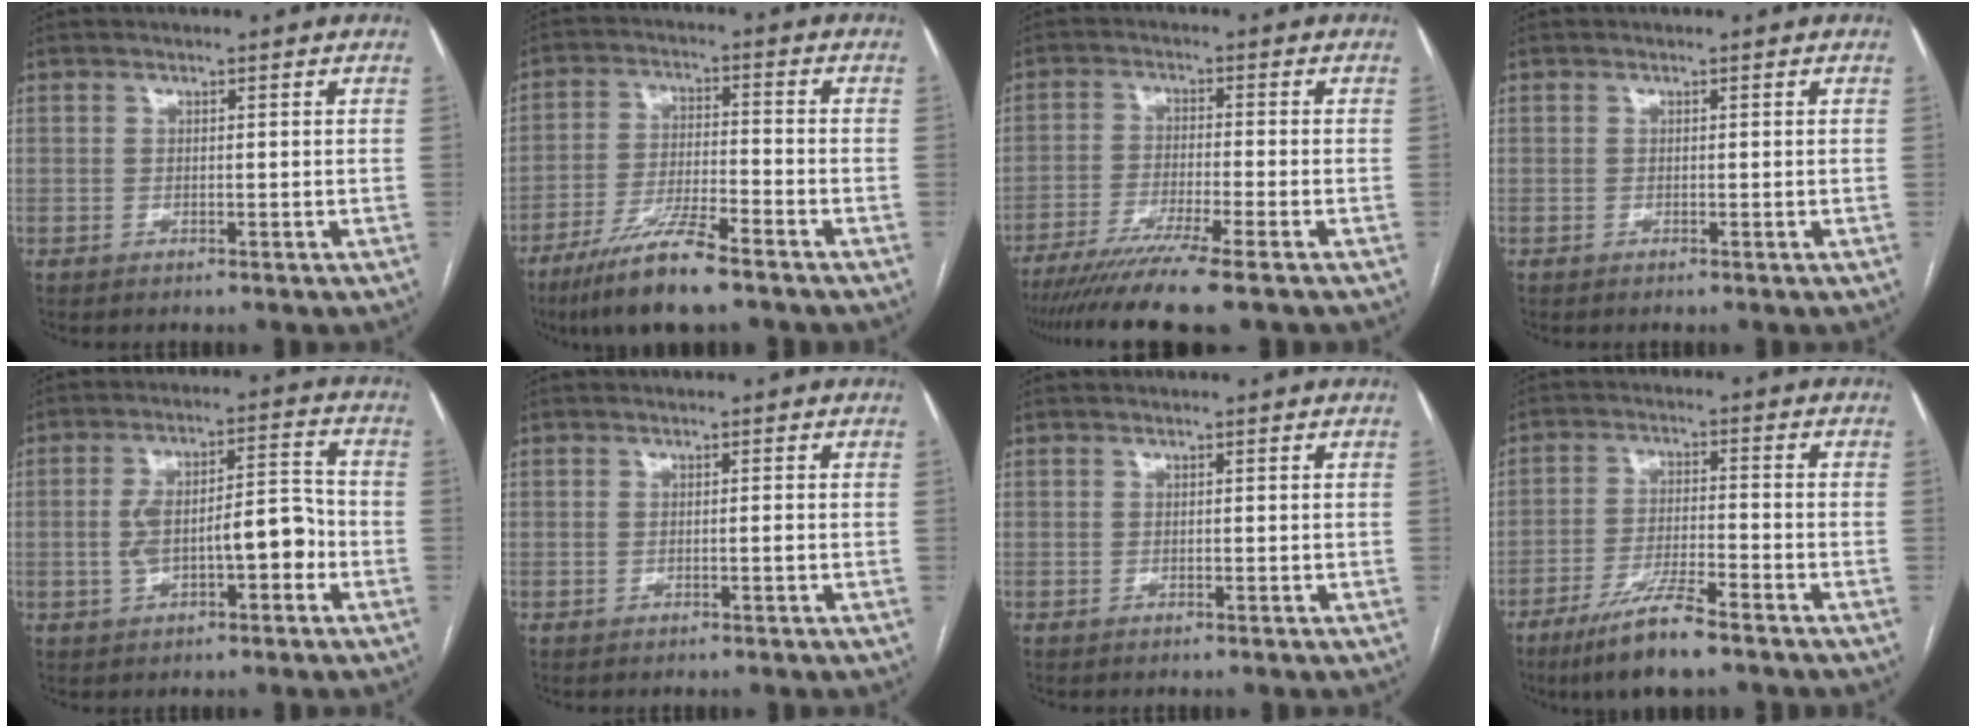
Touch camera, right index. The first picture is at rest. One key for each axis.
{"total": 10.6, "fx": -7.6, "fy": 0.8, "fz": 7.3, "tx": -0.142, "ty": -0.026, "tz": -0.139}
{"total": 10.7, "fx": -8.4, "fy": -1.4, "fz": 6.5, "tx": -0.094, "ty": -0.029, "tz": -0.133}
{"total": 0.0}
{"total": 9.8, "fx": -2.2, "fy": 3.3, "fz": 9.0, "tx": -0.155, "ty": 0.035, "tz": -0.029}
{"total": 0.8, "fx": -0.2, "fy": 0.0, "fz": 0.8, "tx": -0.016, "ty": -0.001, "tz": -0.002}
{"total": 0.0}
{"total": 9.1, "fx": -6.5, "fy": 0.6, "fz": 6.4, "tx": -0.123, "ty": -0.023, "tz": -0.117}